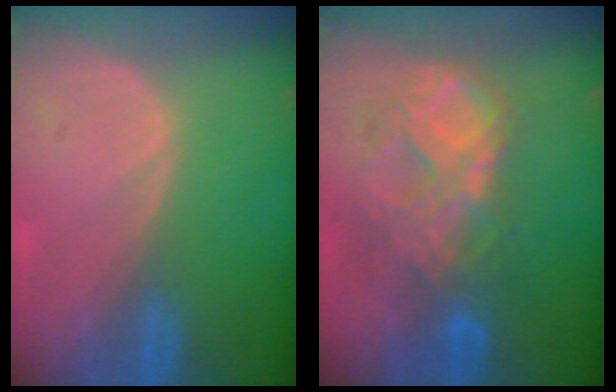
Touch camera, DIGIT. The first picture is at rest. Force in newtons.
{"total": 9.0, "press": 7.7, "slide": 4.6}